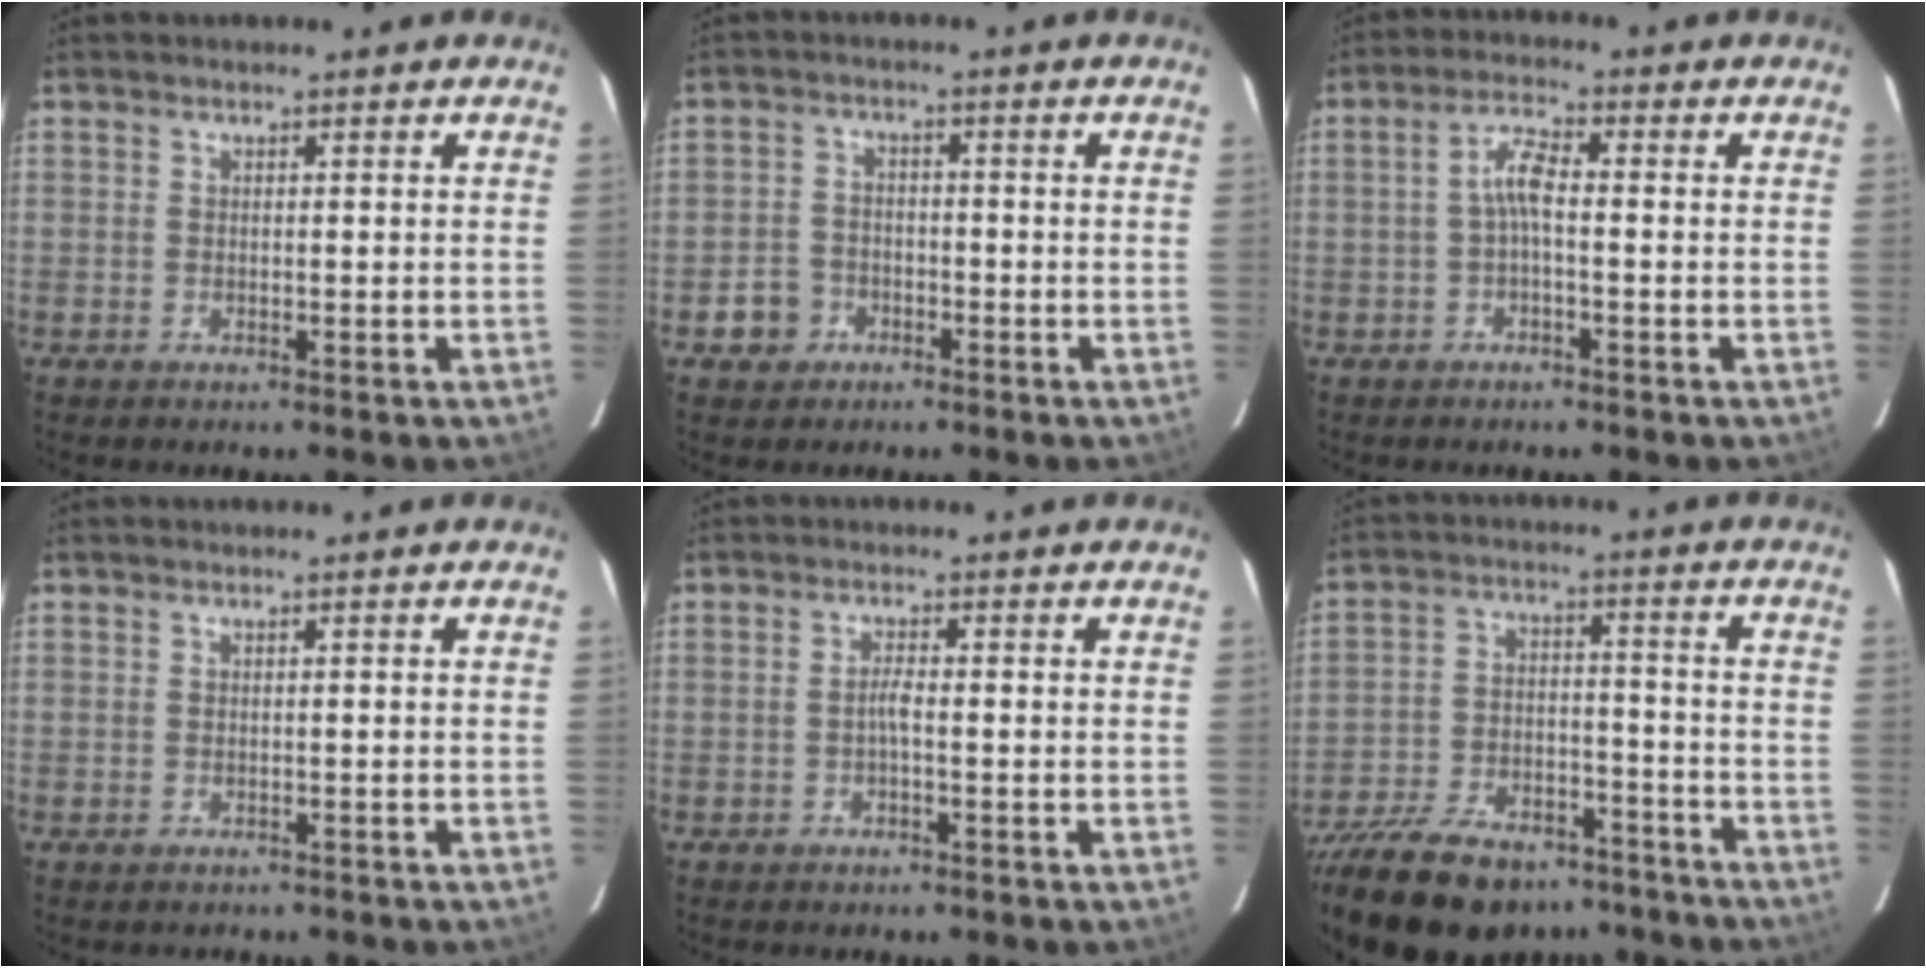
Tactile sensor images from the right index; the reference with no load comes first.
{"total": 4.8, "force": [-2.5, 4.1, 0.7], "torque": [-0.025, 0.015, -0.042]}
{"total": 3.7, "force": [-0.8, 0.9, 3.5], "torque": [-0.073, 0.013, -0.016]}
{"total": 1.0, "force": [-0.9, 0.5, -0.1], "torque": [-0.001, 0.006, -0.007]}
{"total": 1.4, "force": [-0.7, 0.0, 1.2], "torque": [-0.024, 0.004, -0.014]}
{"total": 26.0, "force": [-20.6, 11.0, 11.4], "torque": [-0.248, -0.002, -0.302]}